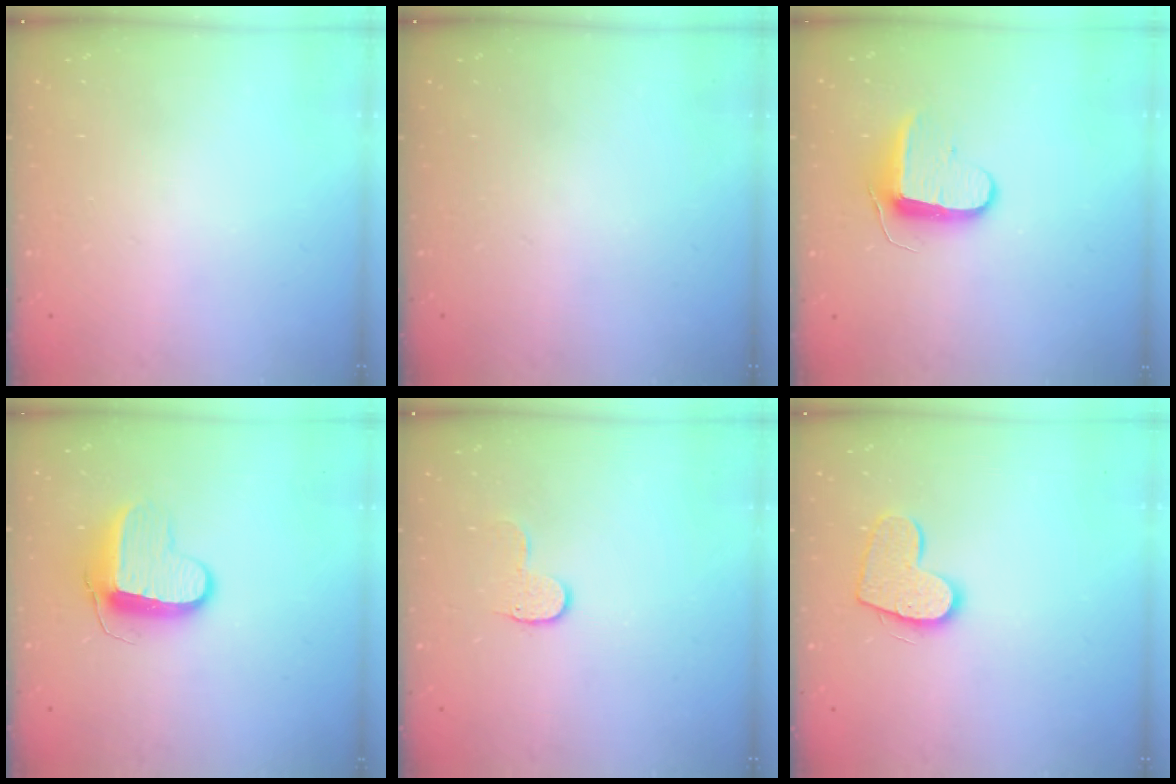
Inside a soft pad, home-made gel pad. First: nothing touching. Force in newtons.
{"total": 0.0}
{"total": 9.2, "press": 9.2, "slide": 0.7}
{"total": 10.3, "press": 10.3, "slide": 0.4}
{"total": 6.0, "press": 6.0, "slide": 0.6}
{"total": 11.1, "press": 11.1, "slide": 0.6}